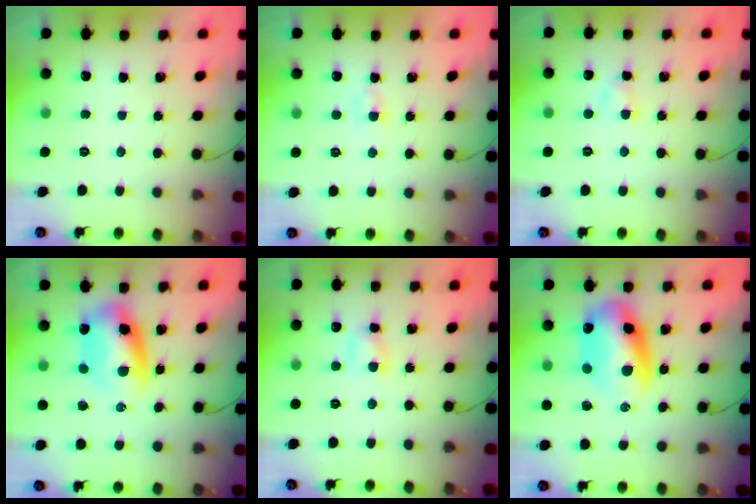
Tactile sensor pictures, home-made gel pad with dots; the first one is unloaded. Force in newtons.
{"total": 1.5, "press": 1.4, "slide": 0.6}
{"total": 2.7, "press": 2.5, "slide": 1.2}
{"total": 9.5, "press": 9.1, "slide": 2.5}
{"total": 4.5, "press": 4.4, "slide": 1.0}
{"total": 12.5, "press": 12.1, "slide": 3.1}